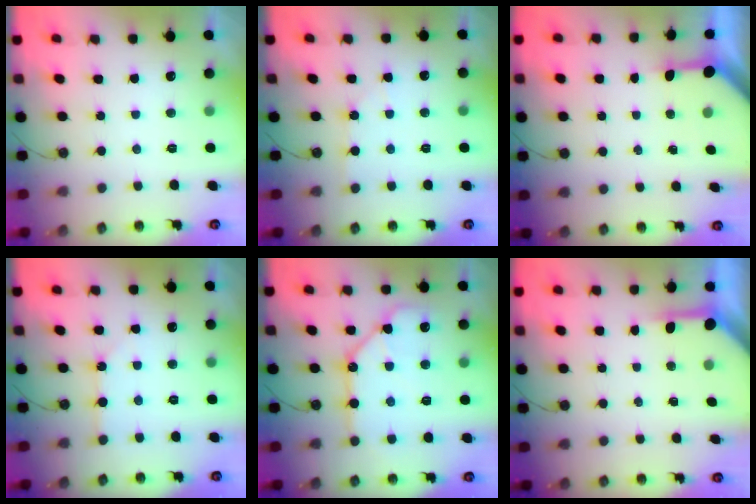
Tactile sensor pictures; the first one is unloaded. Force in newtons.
{"total": 2.9, "press": 2.8, "slide": 0.6}
{"total": 3.4, "press": 3.4, "slide": 0.3}
{"total": 1.3, "press": 1.3, "slide": 0.2}
{"total": 12.8, "press": 12.7, "slide": 1.3}
{"total": 3.9, "press": 3.9, "slide": 0.5}